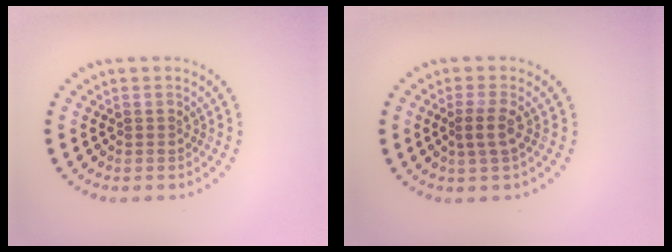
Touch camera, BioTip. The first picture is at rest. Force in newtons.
{"total": 1.8, "press": 1.5, "slide": 1.1}